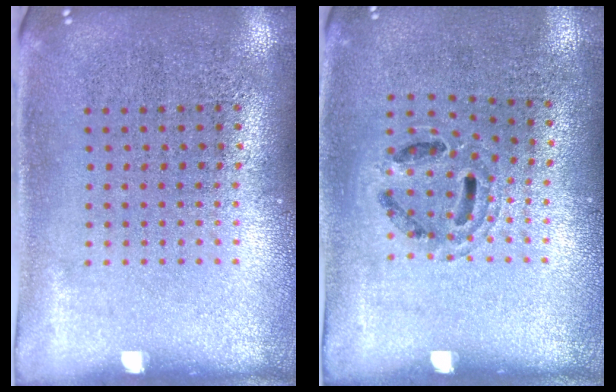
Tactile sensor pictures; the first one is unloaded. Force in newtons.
{"total": 0.8, "press": 0.8, "slide": 0.2}